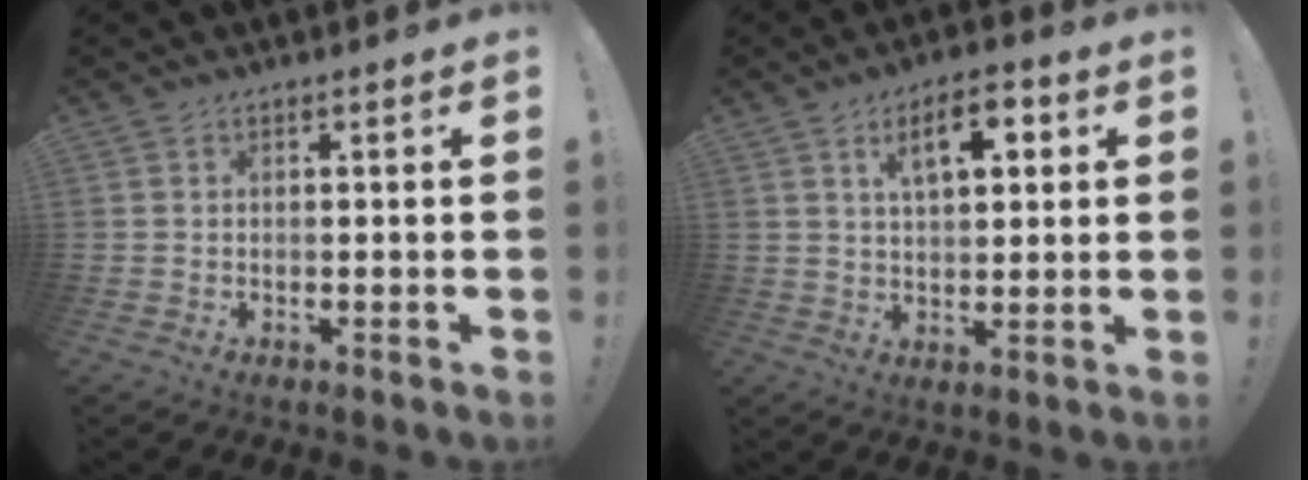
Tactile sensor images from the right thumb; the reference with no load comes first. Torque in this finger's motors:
{"motor_torque": [-0.42, 0.84, 0.17, 0.18, 0.15]}